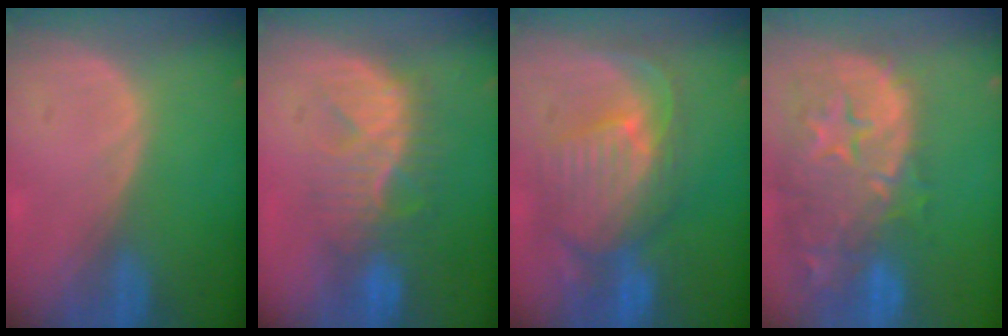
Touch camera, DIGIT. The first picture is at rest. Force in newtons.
{"total": 8.2, "press": 8.1, "slide": 1.5}
{"total": 10.6, "press": 9.4, "slide": 4.9}
{"total": 15.3, "press": 12.2, "slide": 9.1}